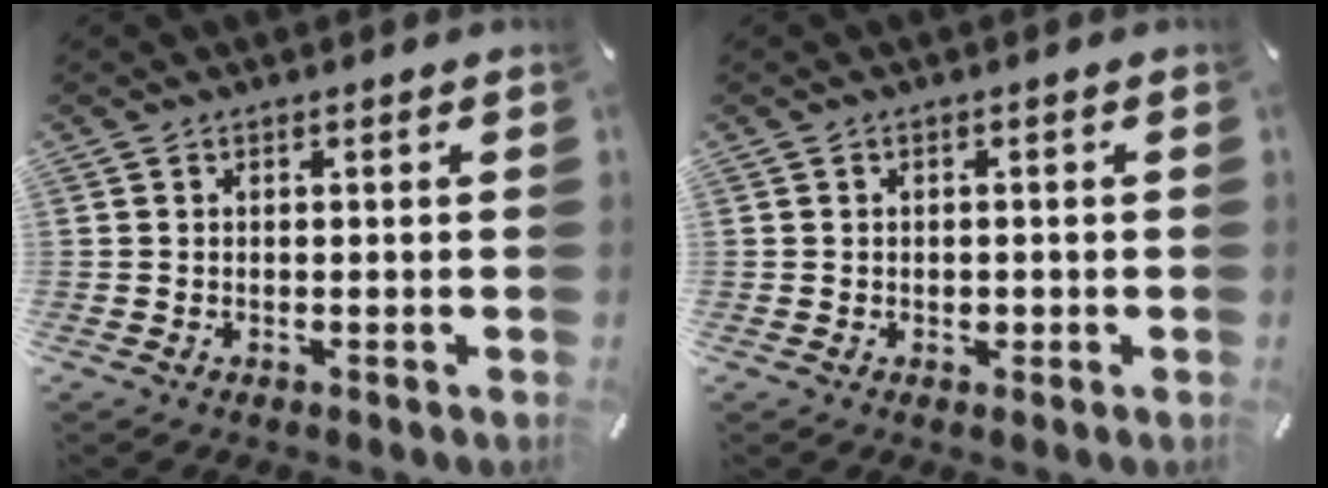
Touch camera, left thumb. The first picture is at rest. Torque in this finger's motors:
{"motor_torque": [-0.18, -0.15, -0.06, -0.01, 0.00]}